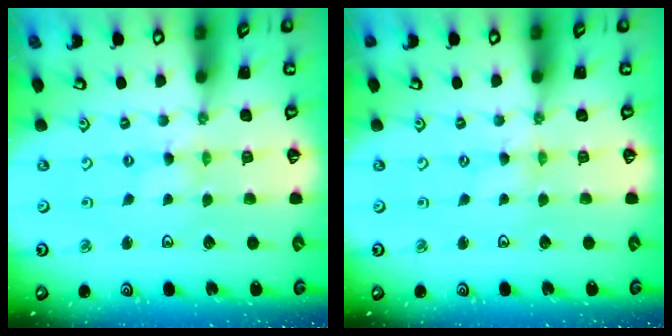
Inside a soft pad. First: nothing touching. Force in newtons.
{"total": 0.0}